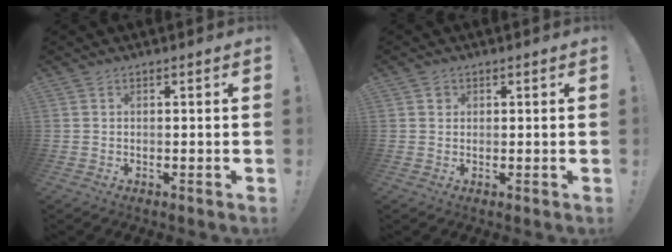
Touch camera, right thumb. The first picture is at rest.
{"total": 1.5, "force": [0.5, 1.4, 0.3], "torque": [0.000, 0.000, 0.009]}